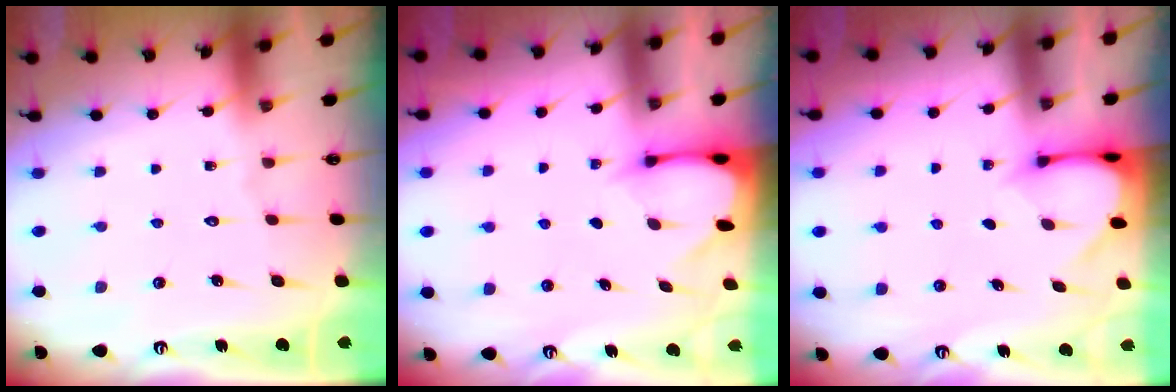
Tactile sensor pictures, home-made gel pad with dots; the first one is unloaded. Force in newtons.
{"total": 2.4, "press": 2.3, "slide": 0.3}
{"total": 3.0, "press": 3.0, "slide": 0.3}